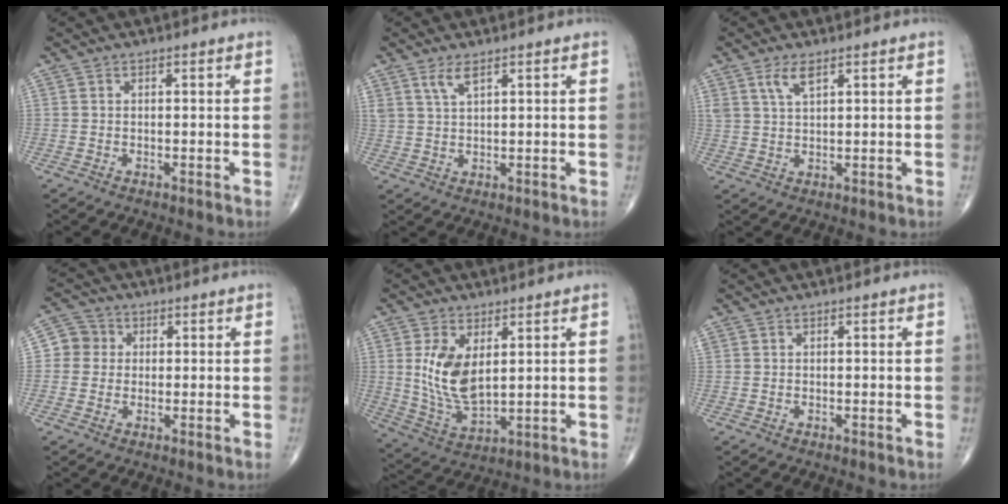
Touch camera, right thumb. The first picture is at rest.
{"total": 3.3, "force": [2.1, 1.0, 2.2], "torque": [-0.046, -0.007, 0.047]}
{"total": 3.9, "force": [2.4, 1.5, 2.8], "torque": [-0.054, -0.007, 0.051]}
{"total": 4.8, "force": [0.4, 4.7, 1.0], "torque": [0.006, 0.008, -0.002]}
{"total": 10.8, "force": [2.6, 5.8, 8.8], "torque": [-0.162, -0.022, 0.064]}
{"total": 0.0}